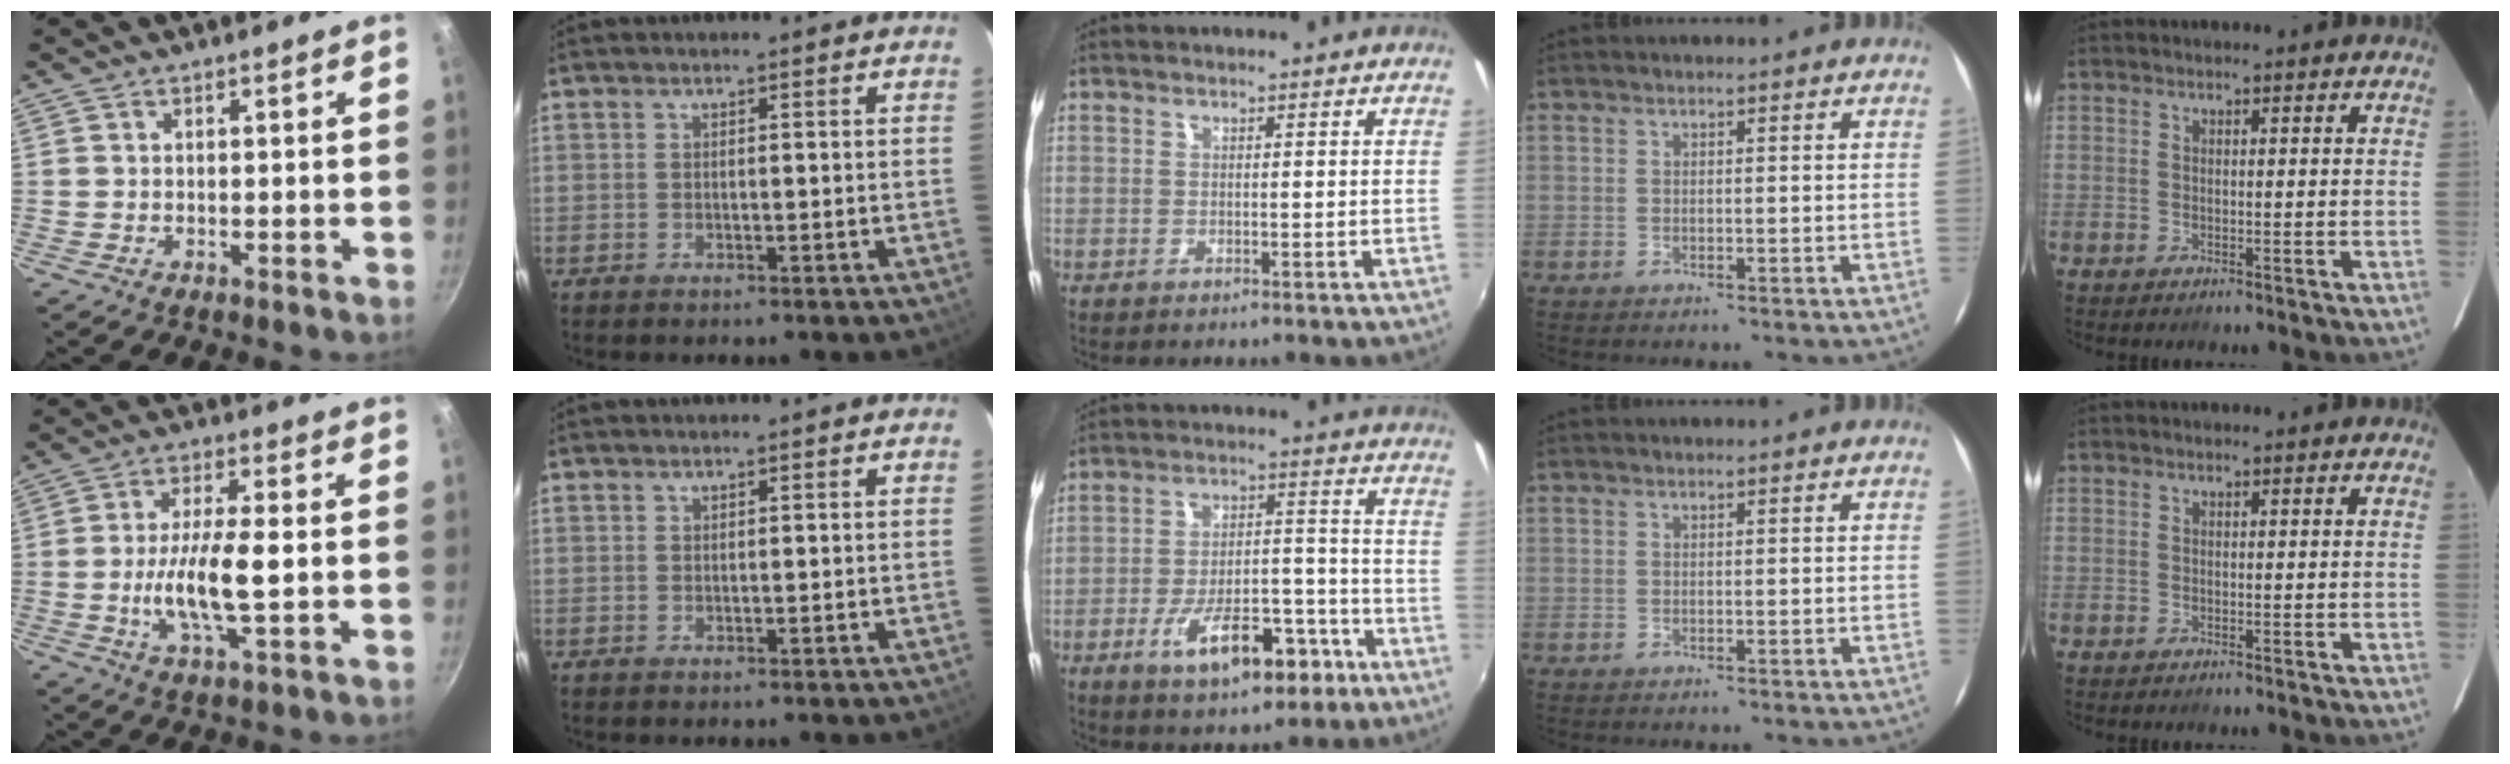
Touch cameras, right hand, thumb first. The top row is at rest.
{"thumb": {"total": 10.7, "force": [-1.2, 2.8, 10.3], "torque": [-0.198, 0.012, -0.026]}, "middle": {"total": 13.4, "force": [-7.4, 5.8, 9.6], "torque": [-0.167, 0.013, -0.104]}}